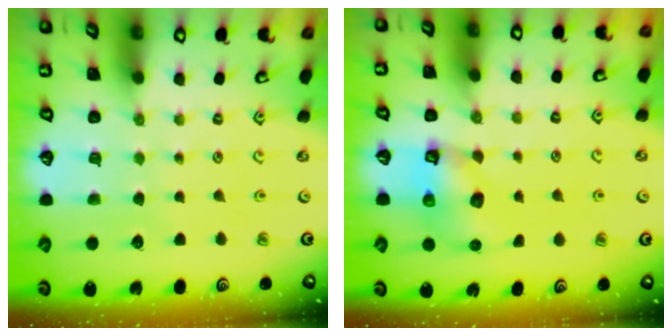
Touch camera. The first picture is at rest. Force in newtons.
{"total": 7.0, "press": 7.0, "slide": 0.1}